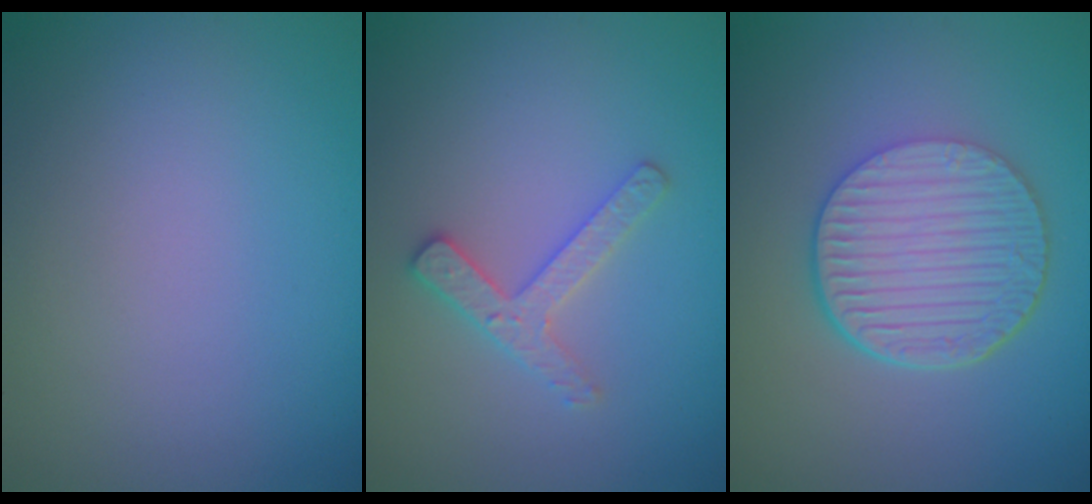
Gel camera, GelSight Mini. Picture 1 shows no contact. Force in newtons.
{"total": 2.4, "press": 2.4, "slide": 0.4}
{"total": 6.8, "press": 4.7, "slide": 4.9}